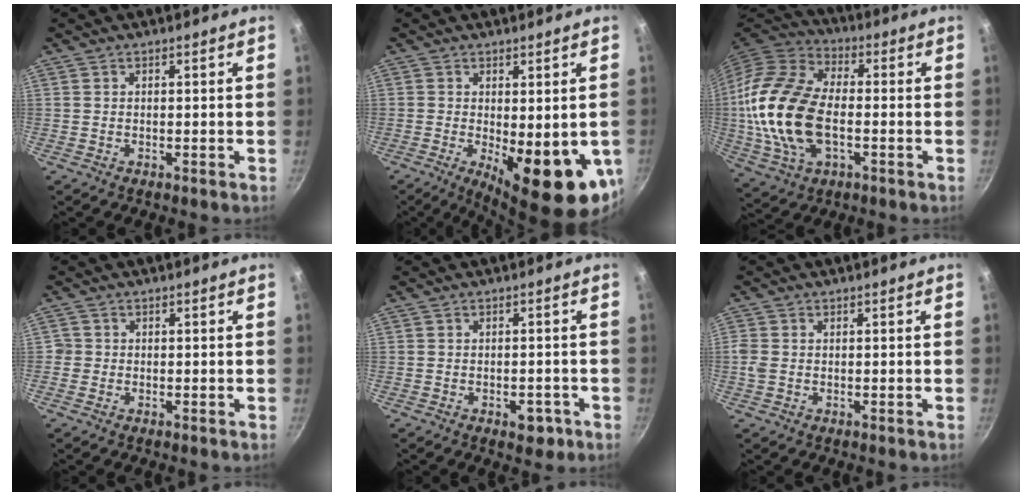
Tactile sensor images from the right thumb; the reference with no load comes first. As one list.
[{"total": 15.1, "force": [-3.0, 5.4, 13.8], "torque": [-0.162, -0.021, -0.026]}, {"total": 21.3, "force": [-1.9, 12.8, 17.0], "torque": [-0.331, 0.024, -0.040]}, {"total": 1.3, "force": [-0.4, 1.3, 0.2], "torque": [0.002, 0.004, -0.009]}, {"total": 4.1, "force": [-1.9, 2.4, 2.7], "torque": [-0.017, 0.016, -0.016]}, {"total": 2.2, "force": [-0.1, 1.8, 1.4], "torque": [-0.029, 0.001, -0.003]}]